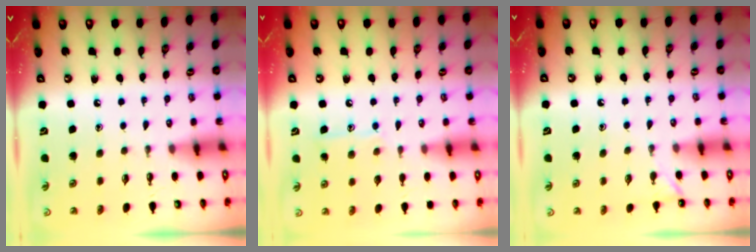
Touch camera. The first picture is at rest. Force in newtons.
{"total": 8.1, "press": 8.0, "slide": 0.5}
{"total": 2.2, "press": 2.2, "slide": 0.3}